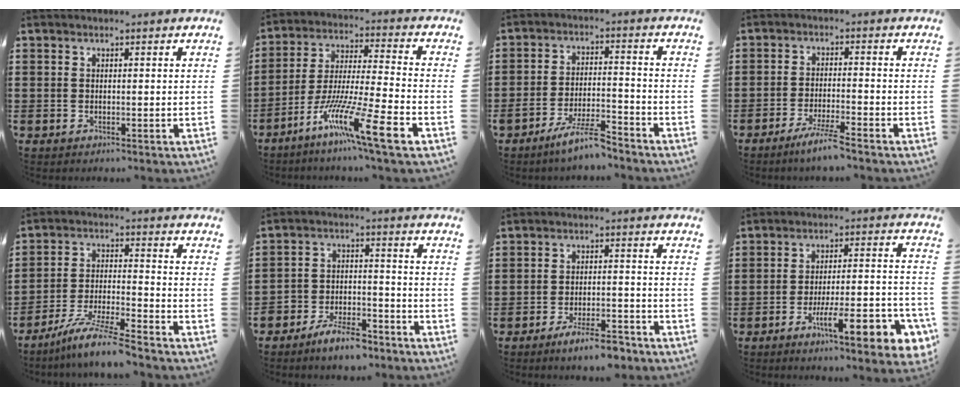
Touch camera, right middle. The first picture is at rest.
{"total": 12.4, "force": [-7.8, 0.3, 9.7], "torque": [-0.192, -0.008, -0.153]}
{"total": 6.9, "force": [-5.6, 0.7, 3.8], "torque": [-0.080, -0.005, -0.107]}
{"total": 4.2, "force": [-3.4, -0.2, 2.5], "torque": [-0.053, -0.009, -0.063]}
{"total": 8.2, "force": [-7.2, -0.4, 4.0], "torque": [-0.084, -0.012, -0.140]}
{"total": 6.5, "force": [-6.0, 1.5, 1.9], "torque": [-0.042, 0.009, -0.118]}
{"total": 5.6, "force": [-4.5, 0.7, 3.2], "torque": [-0.056, 0.000, -0.083]}
{"total": 10.5, "force": [-6.1, 1.9, 8.3], "torque": [-0.127, -0.001, -0.109]}